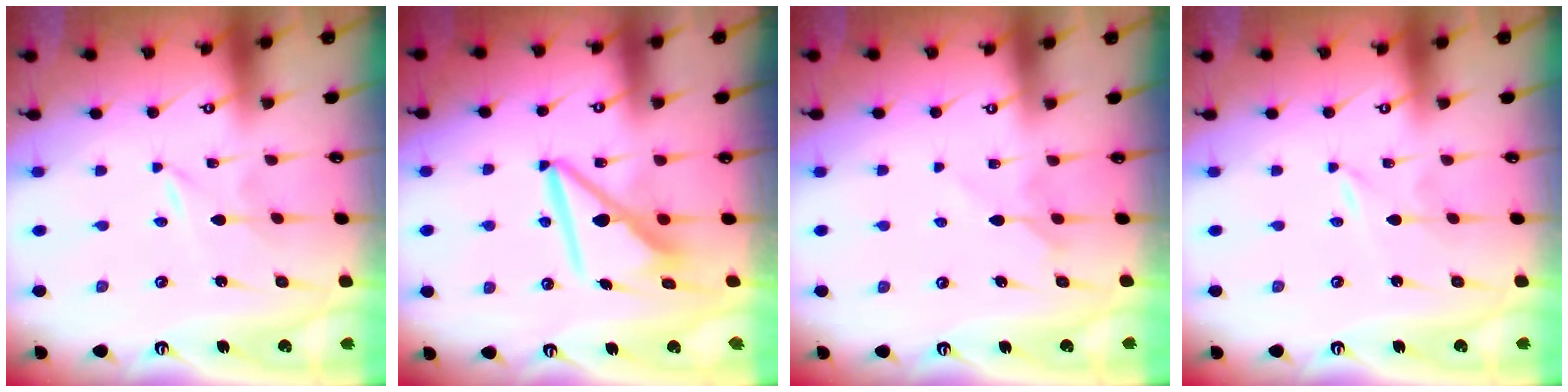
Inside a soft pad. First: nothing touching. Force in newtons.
{"total": 10.2, "press": 10.2, "slide": 1.0}
{"total": 5.7, "press": 5.6, "slide": 0.6}
{"total": 0.0}